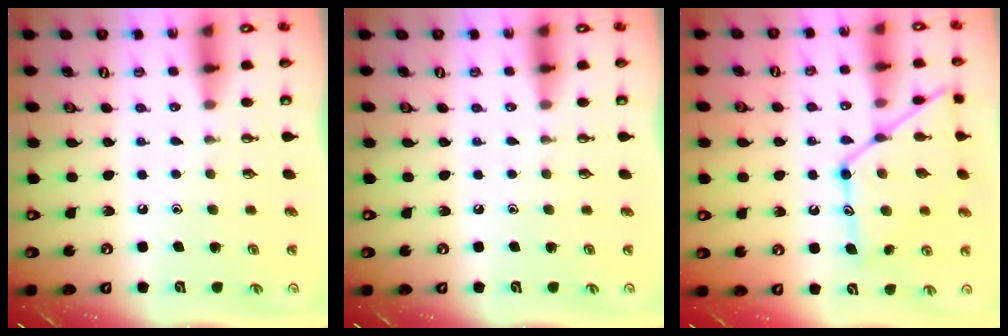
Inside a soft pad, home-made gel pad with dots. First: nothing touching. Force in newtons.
{"total": 0.0}
{"total": 16.6, "press": 16.5, "slide": 1.4}